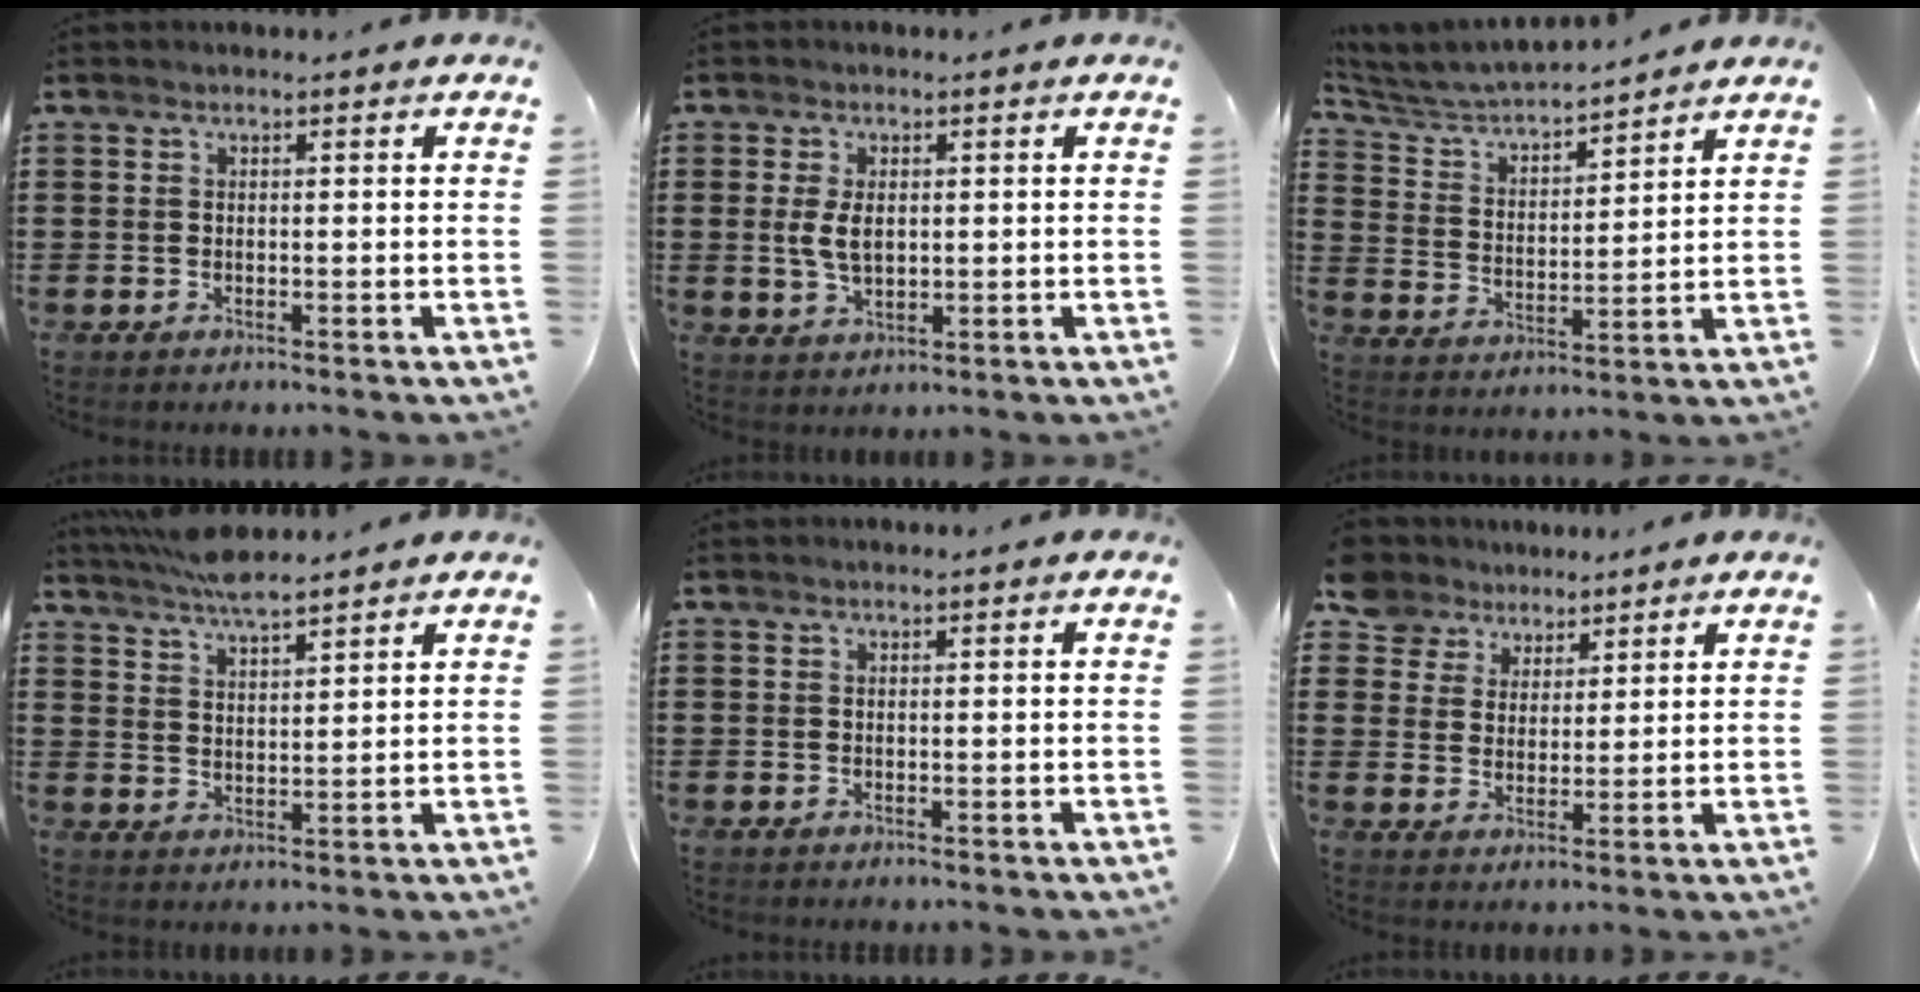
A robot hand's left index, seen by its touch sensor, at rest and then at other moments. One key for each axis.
{"total": 4.4, "fx": 0.5, "fy": 2.4, "fz": 3.7, "tx": -0.091, "ty": 0.002, "tz": 0.003}
{"total": 4.7, "fx": 4.6, "fy": 0.2, "fz": 0.9, "tx": -0.043, "ty": -0.035, "tz": 0.072}
{"total": 4.6, "fx": 4.4, "fy": 0.2, "fz": 1.6, "tx": -0.043, "ty": -0.016, "tz": 0.079}
{"total": 0.0}
{"total": 5.3, "fx": 4.1, "fy": 3.3, "fz": 0.3, "tx": -0.033, "ty": 0.001, "tz": 0.079}